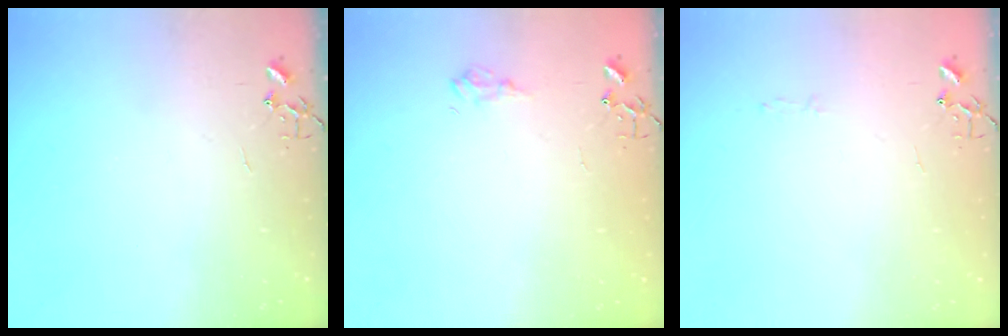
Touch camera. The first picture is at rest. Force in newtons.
{"total": 7.1, "press": 7.0, "slide": 0.7}
{"total": 2.6, "press": 2.6, "slide": 0.3}